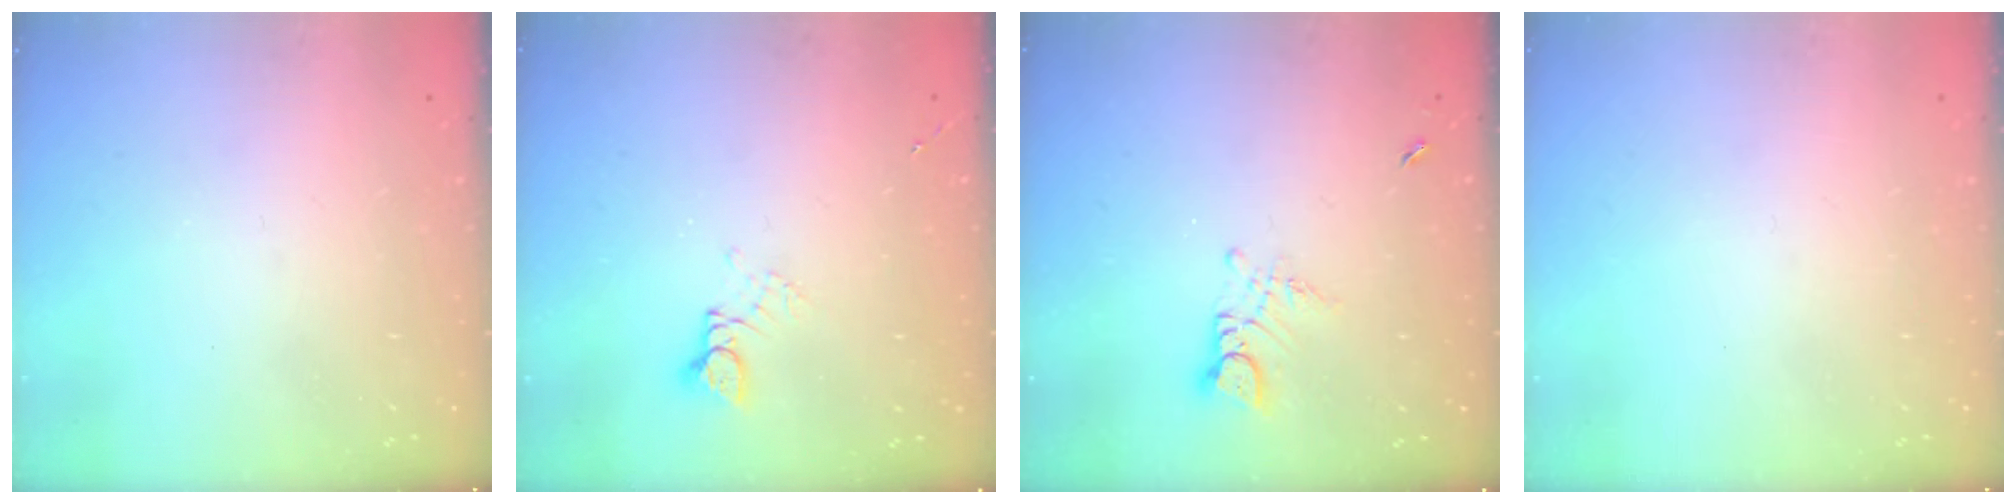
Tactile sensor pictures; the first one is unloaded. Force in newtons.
{"total": 2.6, "press": 2.6, "slide": 0.1}
{"total": 2.8, "press": 2.8, "slide": 0.3}
{"total": 0.0}